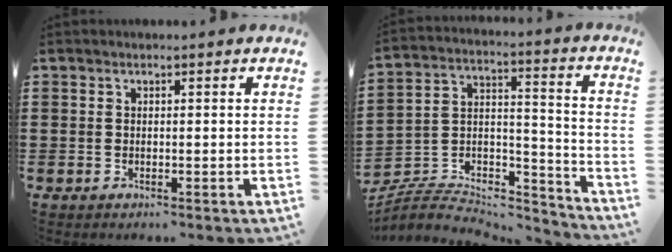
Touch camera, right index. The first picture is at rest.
{"total": 5.5, "force": [-4.7, 2.5, 1.4], "torque": [-0.028, 0.001, -0.093]}